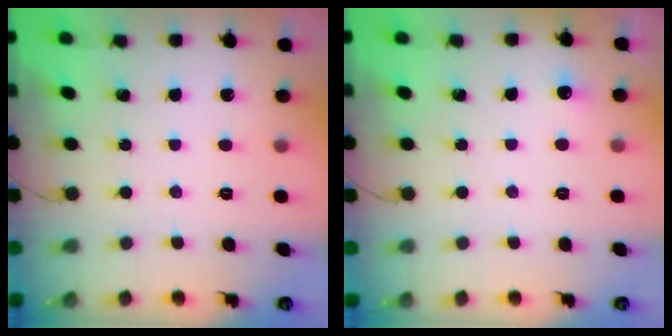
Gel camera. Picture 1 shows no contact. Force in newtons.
{"total": 3.4, "press": 3.1, "slide": 1.3}